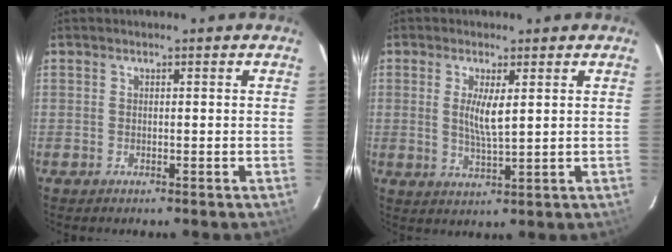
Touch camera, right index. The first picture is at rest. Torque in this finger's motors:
{"motor_torque": [0.13, 0.04, 0.14, 0.11]}